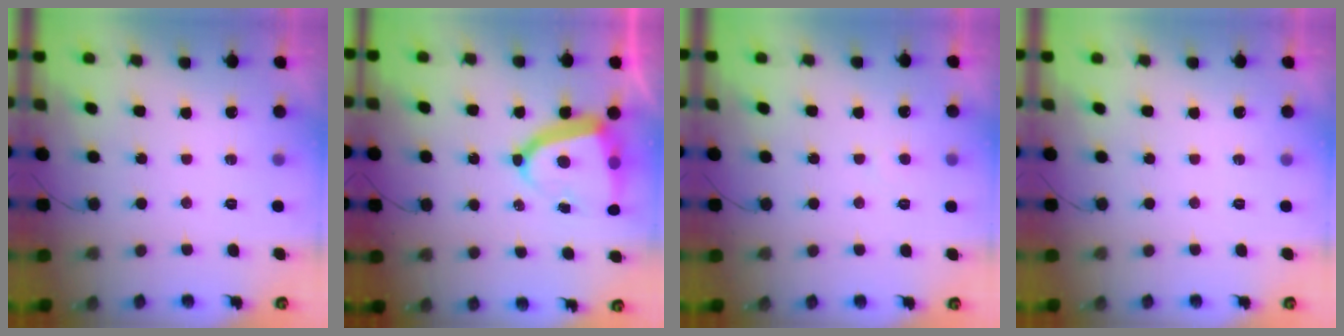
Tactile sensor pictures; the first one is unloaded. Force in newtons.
{"total": 13.4, "press": 13.3, "slide": 1.6}
{"total": 2.2, "press": 2.2, "slide": 0.2}
{"total": 0.0}